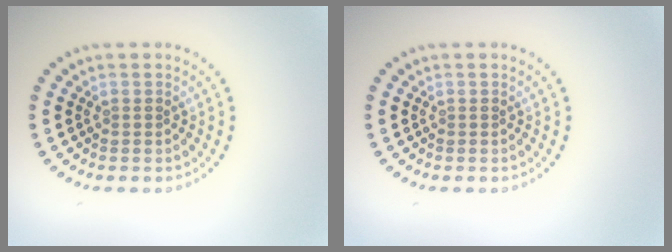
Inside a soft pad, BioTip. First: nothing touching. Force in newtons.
{"total": 0.0}